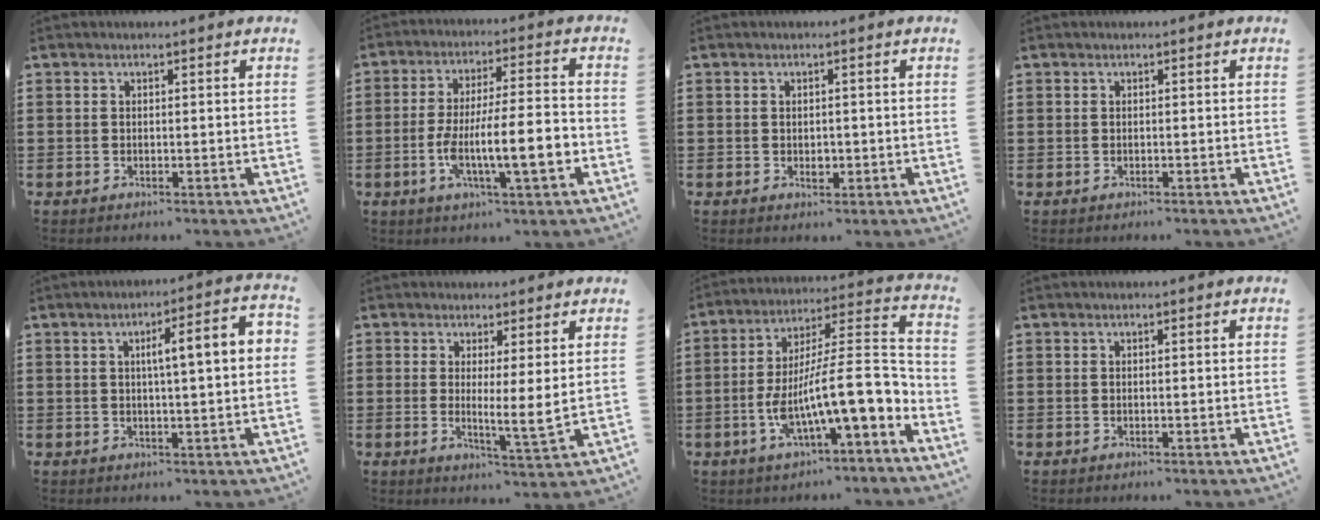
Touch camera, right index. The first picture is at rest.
{"total": 11.3, "force": [-3.6, 2.3, 10.5], "torque": [-0.194, -0.003, -0.066]}
{"total": 1.4, "force": [-0.2, 0.9, 1.0], "torque": [-0.019, 0.004, -0.003]}
{"total": 0.0}
{"total": 6.2, "force": [0.9, 0.8, 6.1], "torque": [-0.099, -0.005, 0.004]}
{"total": 4.0, "force": [1.6, 0.0, 3.6], "torque": [-0.060, -0.019, 0.025]}
{"total": 15.4, "force": [-4.2, 3.7, 14.3], "torque": [-0.252, -0.024, -0.078]}
{"total": 0.0}